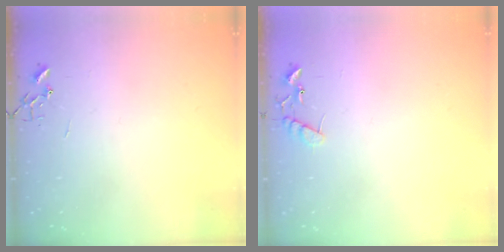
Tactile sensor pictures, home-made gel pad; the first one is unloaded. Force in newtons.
{"total": 8.8, "press": 8.8, "slide": 0.4}